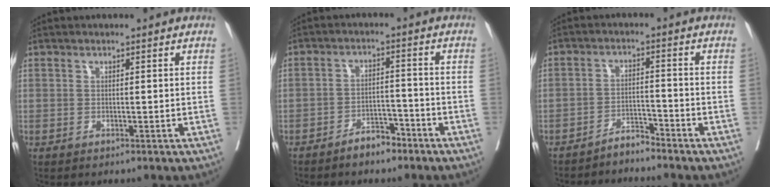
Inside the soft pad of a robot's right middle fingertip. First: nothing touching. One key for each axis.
{"total": 4.2, "fx": -3.4, "fy": 1.7, "fz": 1.9, "tx": -0.028, "ty": 0.007, "tz": -0.056}
{"total": 2.8, "fx": -2.8, "fy": 0.1, "fz": 0.3, "tx": 0.000, "ty": -0.010, "tz": -0.051}